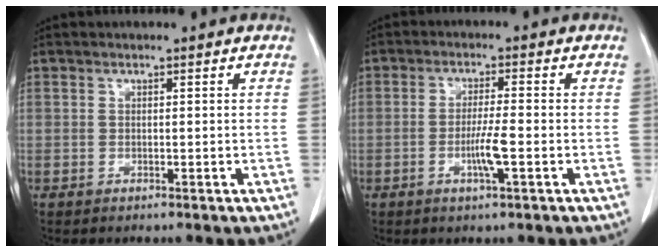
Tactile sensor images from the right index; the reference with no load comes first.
{"total": 4.7, "force": [-1.4, 0.0, 4.5], "torque": [-0.083, -0.007, -0.027]}